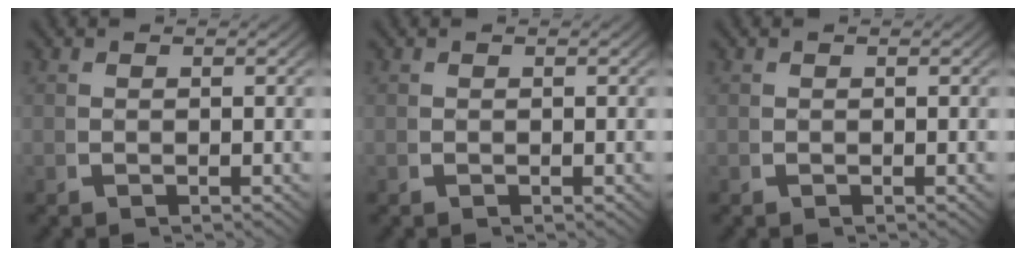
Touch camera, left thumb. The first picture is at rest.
{"total": 0.0}
{"total": 0.0}